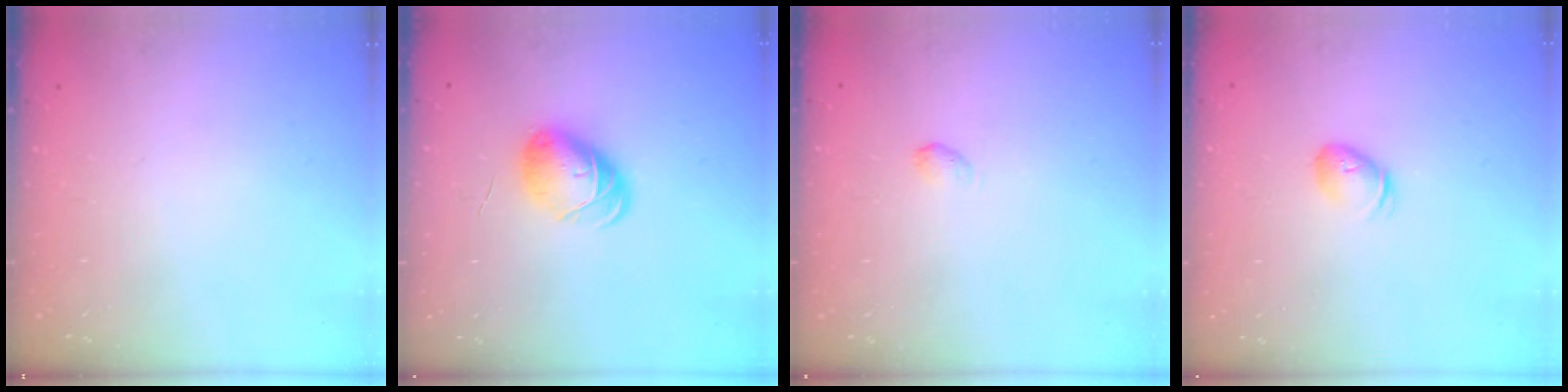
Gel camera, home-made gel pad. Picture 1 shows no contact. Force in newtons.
{"total": 7.5, "press": 7.5, "slide": 0.5}
{"total": 2.8, "press": 2.7, "slide": 0.5}
{"total": 6.4, "press": 6.3, "slide": 1.0}